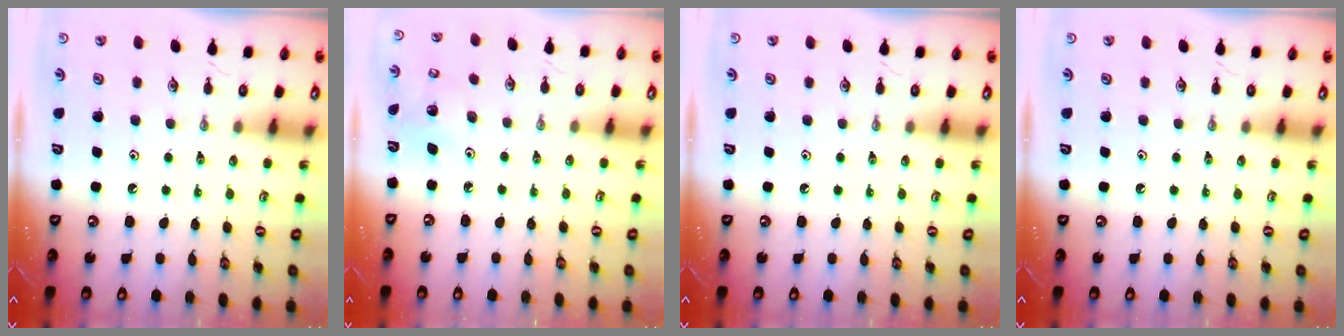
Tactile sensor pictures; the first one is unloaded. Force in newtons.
{"total": 2.9, "press": 2.9, "slide": 0.2}
{"total": 0.0}
{"total": 0.0}